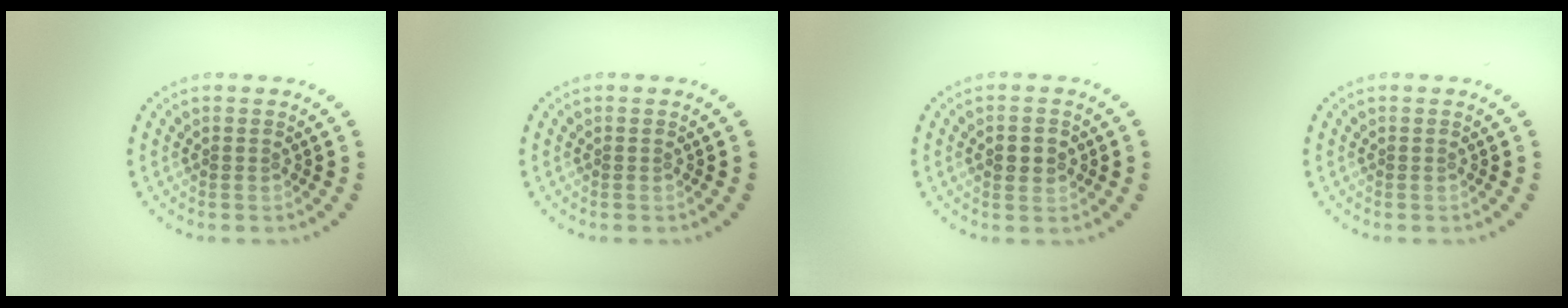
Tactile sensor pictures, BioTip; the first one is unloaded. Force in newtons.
{"total": 0.0}
{"total": 2.1, "press": 2.1, "slide": 0.2}
{"total": 0.0}